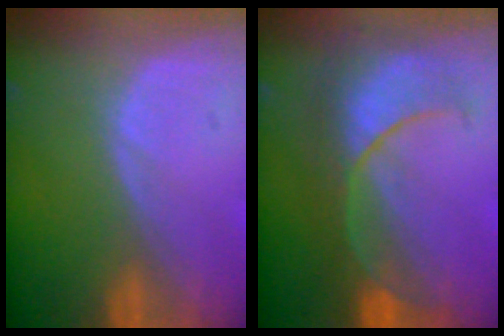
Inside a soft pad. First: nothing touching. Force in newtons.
{"total": 8.1, "press": 8.1, "slide": 0.6}